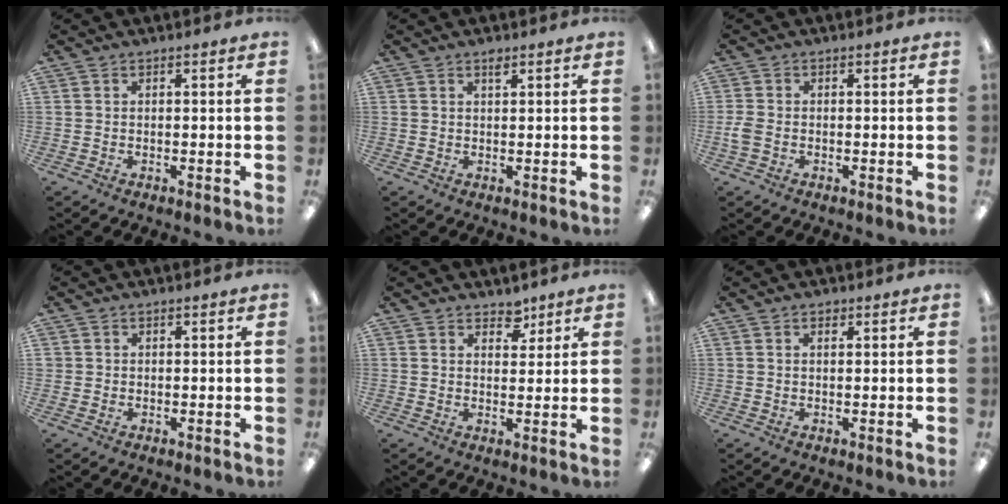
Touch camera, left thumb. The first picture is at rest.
{"total": 1.5, "force": [1.0, 0.5, 1.0], "torque": [-0.014, -0.002, 0.017]}
{"total": 2.6, "force": [-0.7, 1.6, 1.9], "torque": [-0.039, 0.002, -0.013]}
{"total": 0.9, "force": [0.1, 0.9, 0.1], "torque": [-0.002, 0.004, 0.001]}
{"total": 4.1, "force": [3.3, 2.3, 1.1], "torque": [0.002, -0.021, 0.054]}
{"total": 1.2, "force": [0.6, 0.6, 0.8], "torque": [-0.009, -0.001, 0.010]}